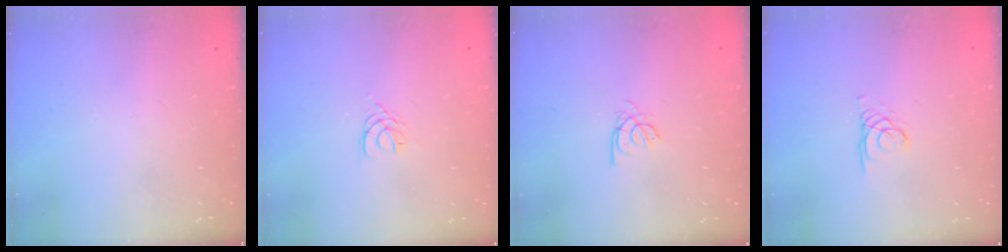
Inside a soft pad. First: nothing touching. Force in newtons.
{"total": 2.4, "press": 2.3, "slide": 0.4}
{"total": 2.4, "press": 2.4, "slide": 0.4}
{"total": 1.4, "press": 1.3, "slide": 0.1}